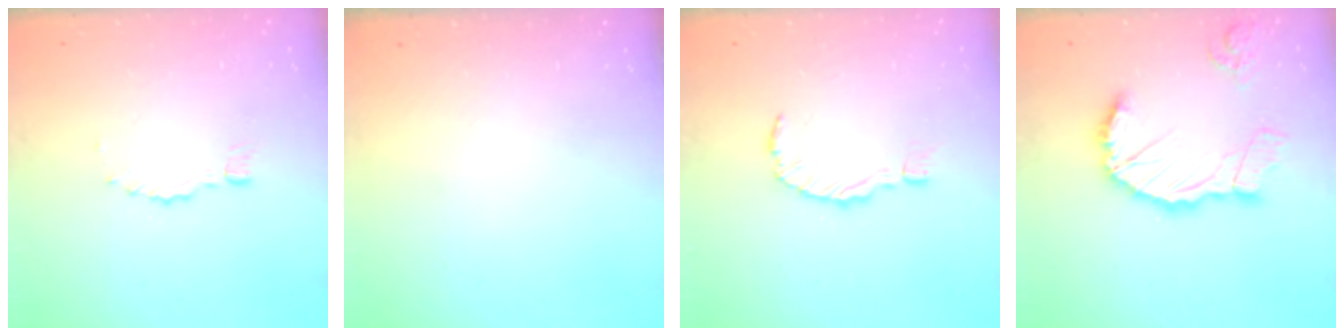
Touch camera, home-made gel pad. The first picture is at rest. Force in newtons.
{"total": 0.0}
{"total": 0.0}
{"total": 14.7, "press": 14.6, "slide": 1.6}